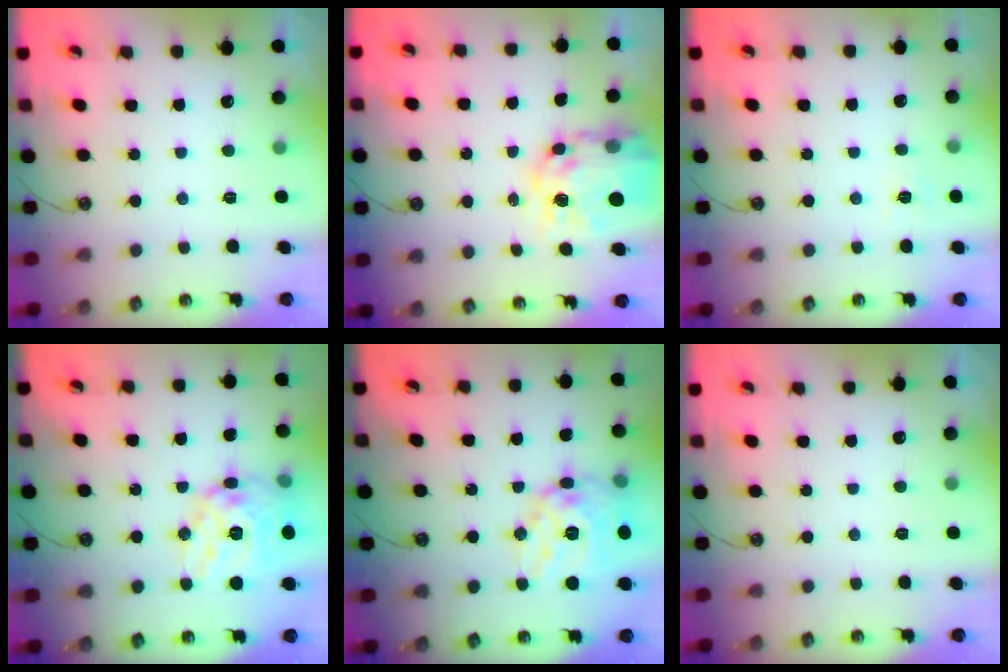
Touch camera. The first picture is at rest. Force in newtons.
{"total": 15.3, "press": 15.2, "slide": 1.5}
{"total": 3.8, "press": 3.8, "slide": 0.5}
{"total": 18.3, "press": 18.2, "slide": 1.7}
{"total": 18.3, "press": 18.2, "slide": 1.7}
{"total": 0.0}